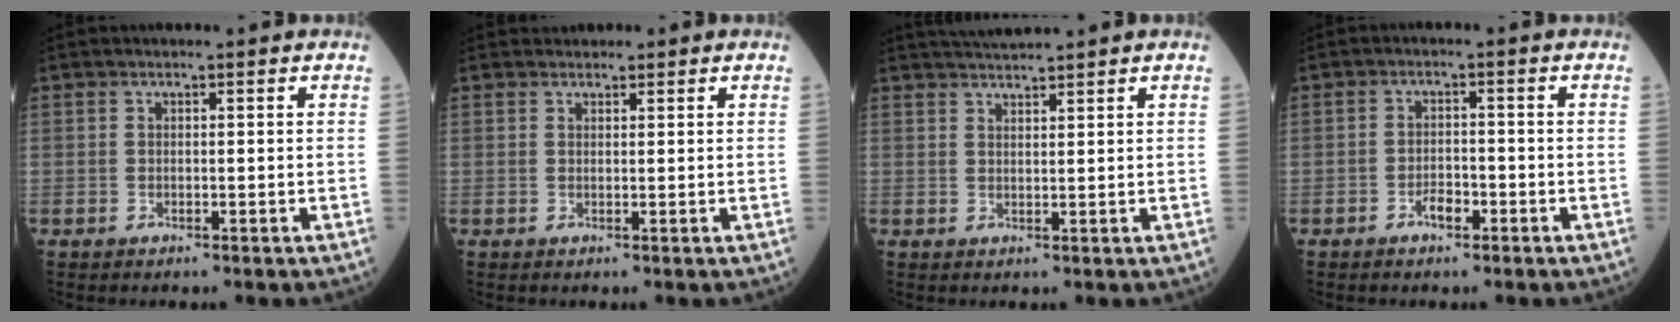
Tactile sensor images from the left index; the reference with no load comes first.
{"total": 1.3, "force": [1.2, 0.6, 0.0], "torque": [-0.001, 0.011, 0.017]}
{"total": 3.3, "force": [3.2, -0.6, 0.7], "torque": [-0.013, 0.018, 0.062]}
{"total": 2.5, "force": [-1.6, 1.1, 1.6], "torque": [-0.031, 0.004, -0.027]}